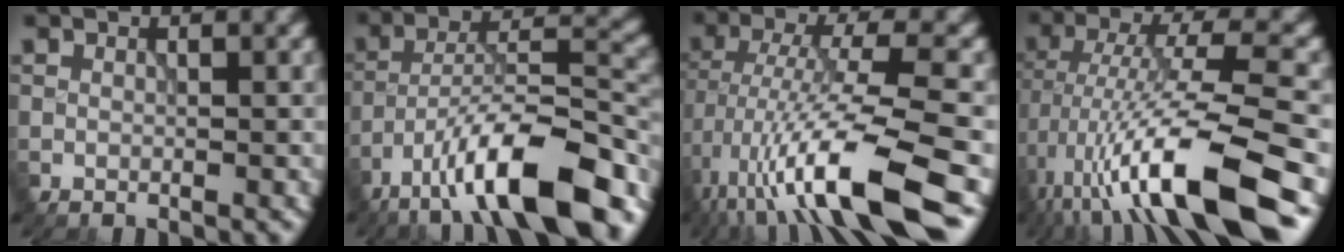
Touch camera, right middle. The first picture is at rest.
{"total": 13.1, "force": [-8.5, 3.6, 9.3], "torque": [-0.145, 0.014, -0.152]}
{"total": 11.3, "force": [-5.3, 2.5, 9.7], "torque": [-0.180, 0.003, -0.090]}
{"total": 12.3, "force": [-5.0, 2.8, 10.9], "torque": [-0.196, 0.010, -0.083]}